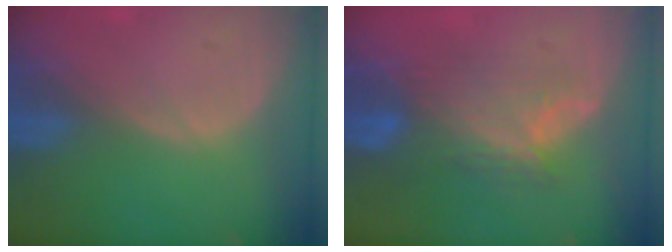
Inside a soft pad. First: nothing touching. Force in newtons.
{"total": 7.6, "press": 7.3, "slide": 2.3}